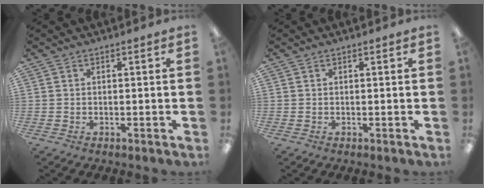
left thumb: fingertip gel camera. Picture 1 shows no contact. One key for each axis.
{"total": 0.0}